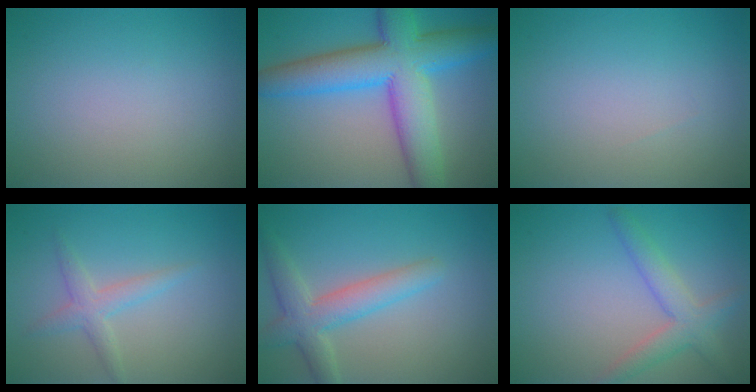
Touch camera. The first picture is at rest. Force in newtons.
{"total": 10.5, "press": 10.5, "slide": 0.0}
{"total": 0.0}
{"total": 2.1, "press": 2.1, "slide": 0.1}
{"total": 4.0, "press": 4.0, "slide": 0.3}
{"total": 3.3, "press": 3.3, "slide": 0.1}